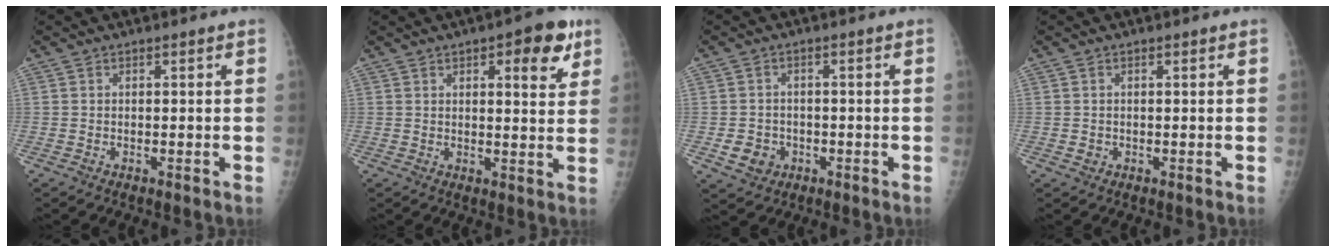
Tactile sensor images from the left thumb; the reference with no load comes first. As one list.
[{"total": 8.6, "force": [4.2, 3.2, 6.7], "torque": [-0.061, -0.015, 0.049]}, {"total": 4.5, "force": [-1.3, 4.0, 1.6], "torque": [-0.011, 0.005, -0.015]}, {"total": 1.1, "force": [0.1, 1.0, 0.4], "torque": [-0.003, 0.000, 0.004]}]